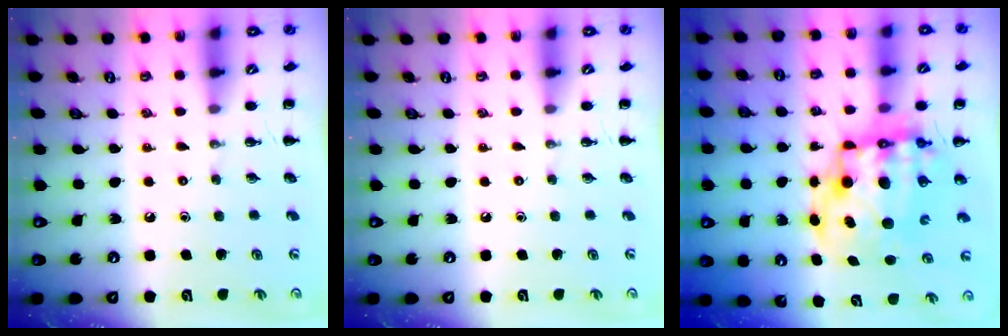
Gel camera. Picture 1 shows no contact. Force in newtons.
{"total": 0.0}
{"total": 15.6, "press": 15.1, "slide": 3.9}